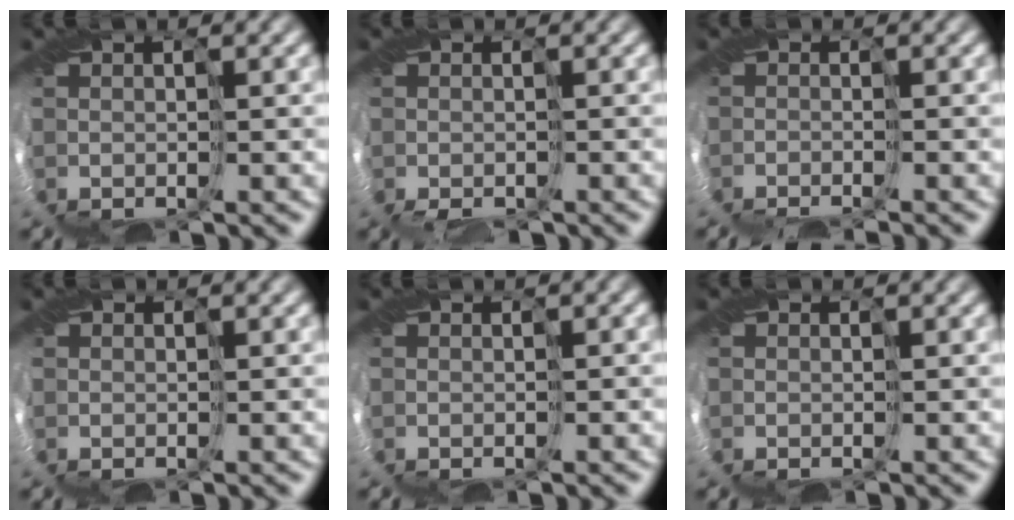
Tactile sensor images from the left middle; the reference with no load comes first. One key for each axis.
{"total": 2.9, "fx": -2.8, "fy": -0.1, "fz": -0.7, "tx": -0.002, "ty": -0.029, "tz": -0.030}
{"total": 4.3, "fx": -3.9, "fy": -1.4, "fz": -1.0, "tx": -0.003, "ty": -0.017, "tz": -0.047}
{"total": 2.6, "fx": -0.8, "fy": -1.6, "fz": -1.9, "tx": 0.019, "ty": -0.011, "tz": 0.004}
{"total": 2.3, "fx": -1.0, "fy": -1.5, "fz": -1.5, "tx": 0.014, "ty": -0.012, "tz": 0.000}
{"total": 2.5, "fx": -1.2, "fy": -1.3, "fz": -1.7, "tx": 0.015, "ty": -0.017, "tz": -0.003}